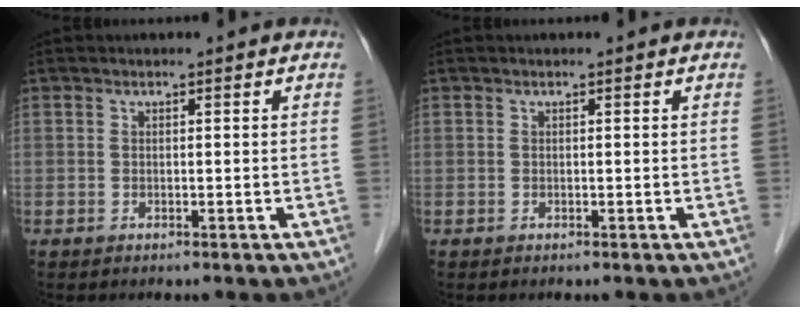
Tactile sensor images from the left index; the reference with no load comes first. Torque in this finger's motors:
{"motor_torque": [-0.02, -0.02, 0.02, 0.00]}